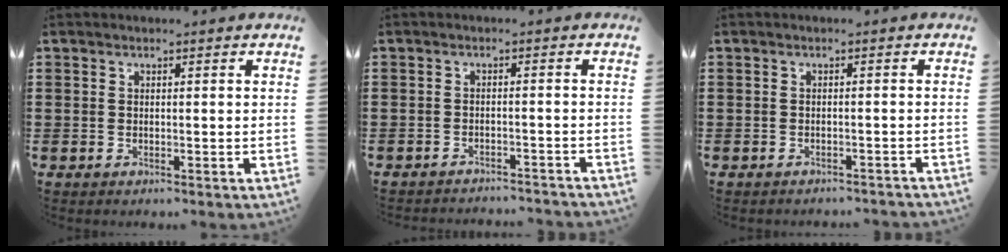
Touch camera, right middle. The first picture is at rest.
{"total": 2.0, "force": [-2.0, 0.0, 0.1], "torque": [-0.006, 0.003, -0.044]}
{"total": 1.1, "force": [-1.0, 0.1, 0.2], "torque": [-0.006, 0.001, -0.021]}